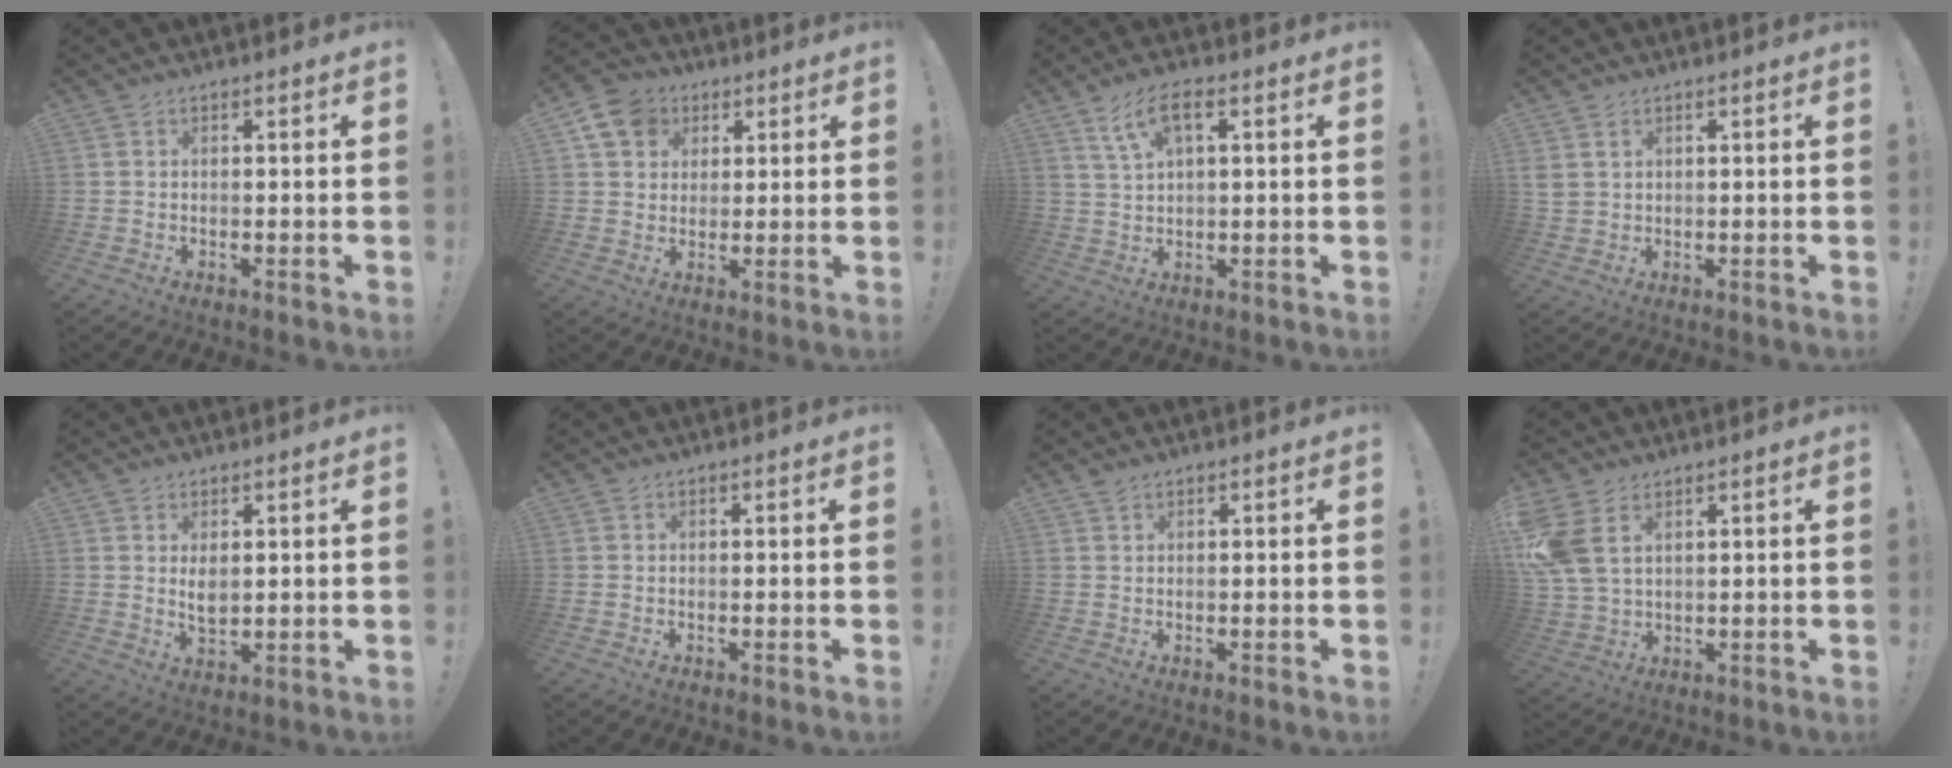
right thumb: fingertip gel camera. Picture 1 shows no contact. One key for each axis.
{"total": 9.7, "fx": 4.0, "fy": 8.1, "fz": 3.4, "tx": -0.050, "ty": -0.015, "tz": 0.080}
{"total": 7.2, "fx": 3.3, "fy": 2.4, "fz": 5.9, "tx": -0.110, "ty": -0.003, "tz": 0.061}
{"total": 3.0, "fx": 1.6, "fy": 2.2, "fz": 1.3, "tx": -0.020, "ty": -0.003, "tz": 0.032}
{"total": 3.9, "fx": 1.5, "fy": 2.1, "fz": 2.9, "tx": -0.029, "ty": -0.016, "tz": 0.023}
{"total": 0.0}
{"total": 0.9, "fx": 0.8, "fy": 0.3, "fz": 0.4, "tx": -0.001, "ty": -0.004, "tz": 0.013}
{"total": 9.1, "fx": 4.1, "fy": 5.5, "fz": 5.9, "tx": -0.124, "ty": -0.012, "tz": 0.083}